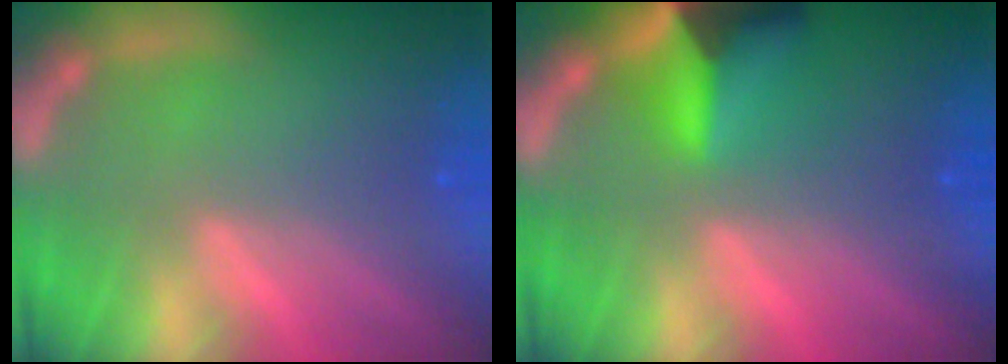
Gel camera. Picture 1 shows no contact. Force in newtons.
{"total": 7.4}